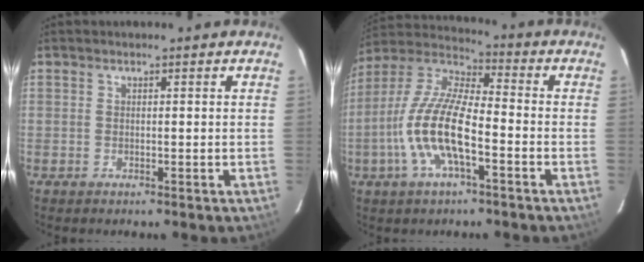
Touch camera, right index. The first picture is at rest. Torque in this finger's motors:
{"motor_torque": [1.67, -0.47, 1.05, 0.21]}